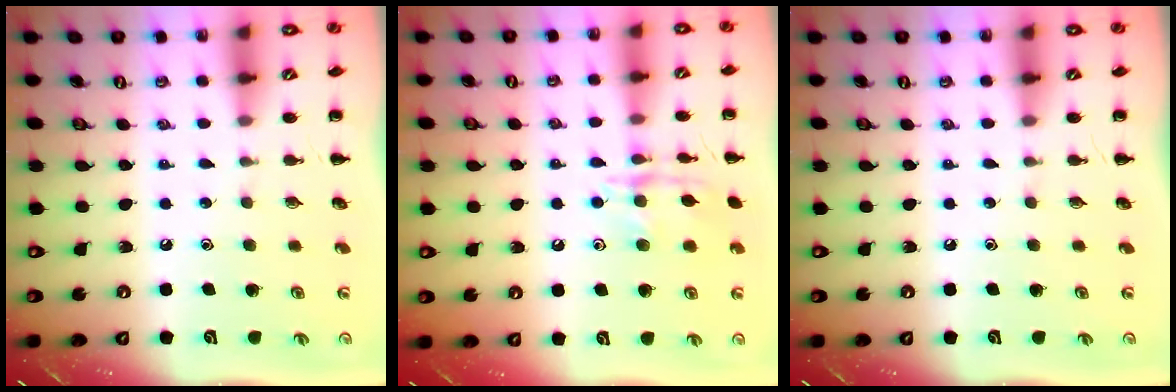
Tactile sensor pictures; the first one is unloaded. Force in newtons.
{"total": 11.9, "press": 11.9, "slide": 0.6}
{"total": 0.0}